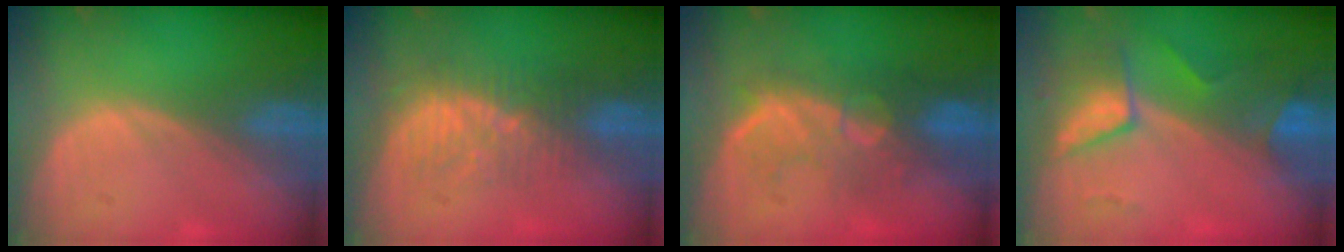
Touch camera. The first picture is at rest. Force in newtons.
{"total": 8.6, "press": 7.5, "slide": 4.3}
{"total": 9.0, "press": 8.5, "slide": 3.0}
{"total": 7.6, "press": 6.7, "slide": 3.5}